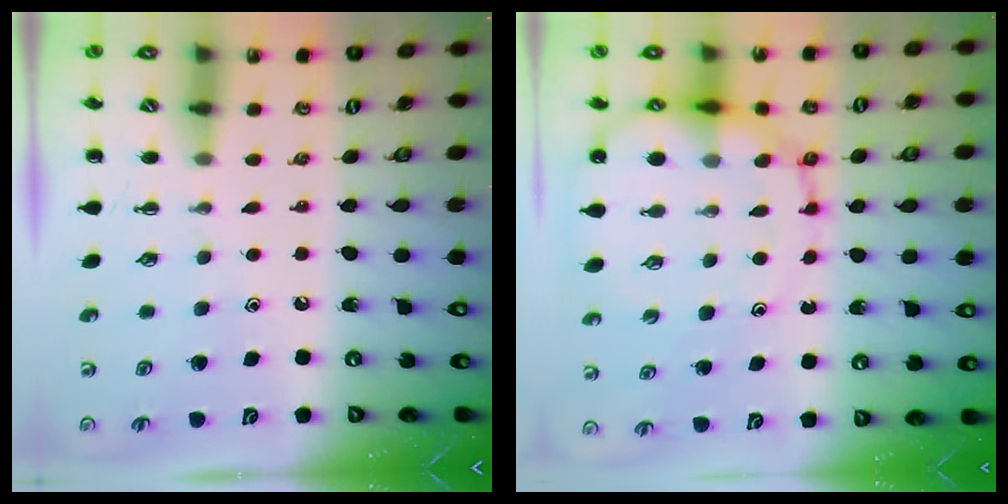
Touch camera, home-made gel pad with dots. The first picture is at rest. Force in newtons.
{"total": 13.6, "press": 13.2, "slide": 3.1}